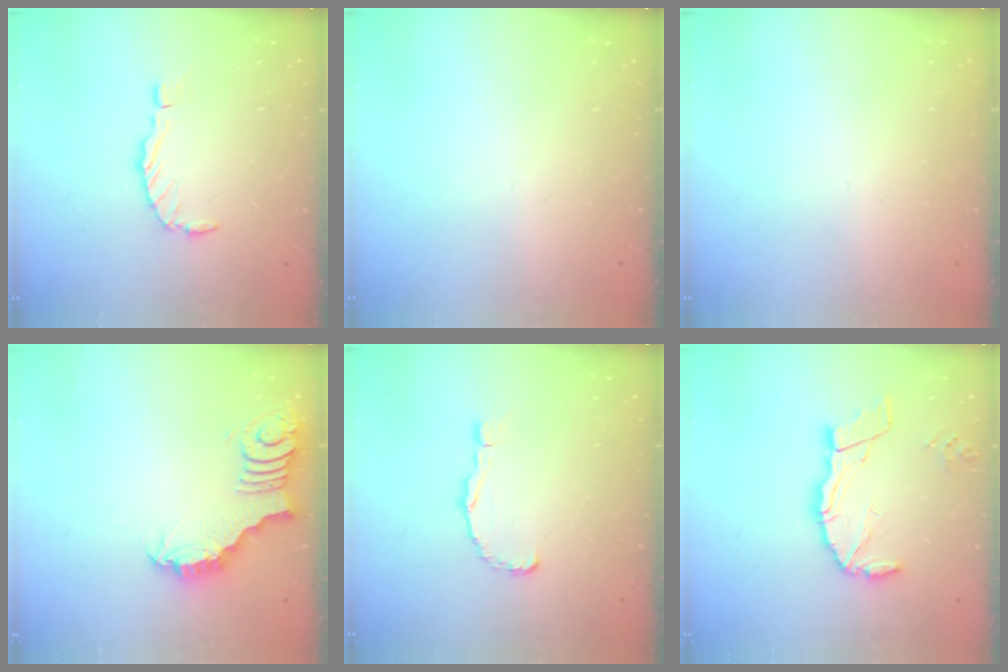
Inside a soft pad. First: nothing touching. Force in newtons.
{"total": 0.0}
{"total": 0.0}
{"total": 2.4, "press": 2.4, "slide": 0.3}
{"total": 3.2, "press": 3.1, "slide": 0.4}
{"total": 12.1, "press": 12.0, "slide": 1.3}